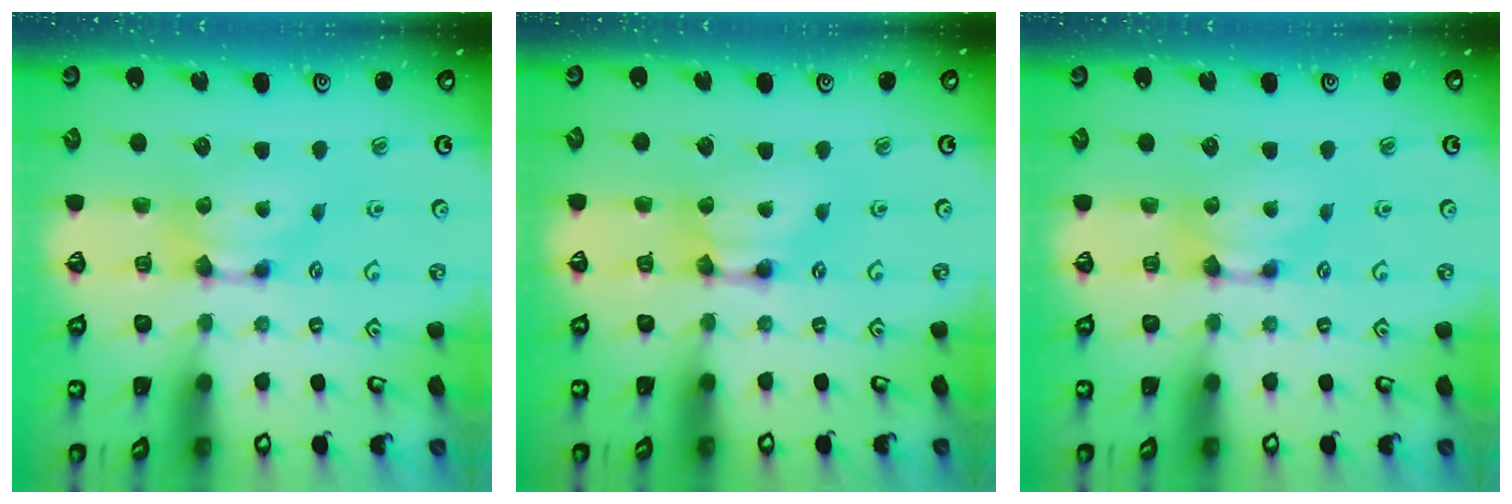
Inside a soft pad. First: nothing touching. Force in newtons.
{"total": 2.0, "press": 2.0, "slide": 0.1}
{"total": 0.0}